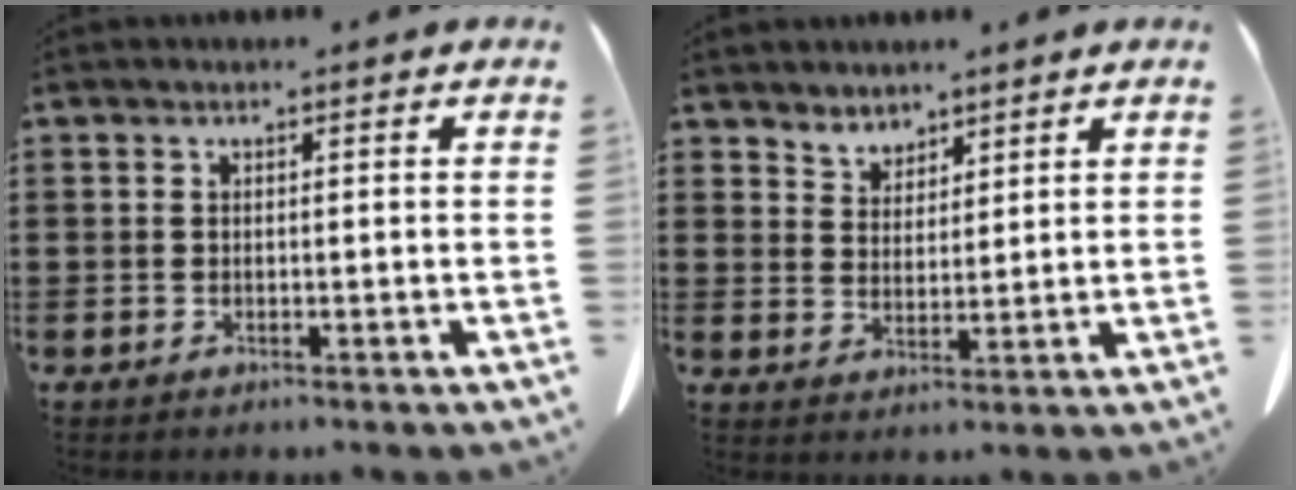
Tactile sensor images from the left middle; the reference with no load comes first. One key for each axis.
{"total": 3.6, "fx": 3.3, "fy": 1.3, "fz": -0.3, "tx": -0.008, "ty": -0.008, "tz": 0.065}